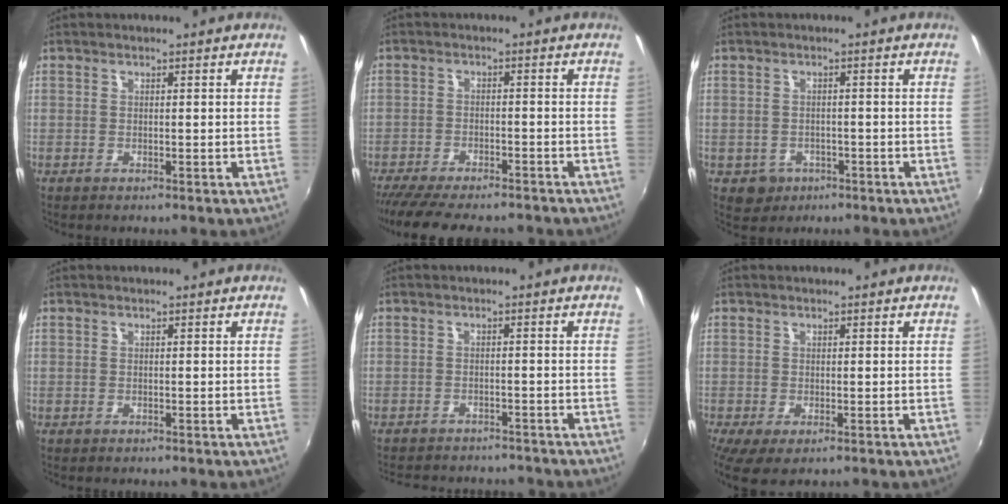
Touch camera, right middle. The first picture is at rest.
{"total": 12.1, "force": [-10.3, 3.2, 5.4], "torque": [-0.126, -0.027, -0.166]}
{"total": 4.0, "force": [-1.5, 3.6, 1.0], "torque": [-0.031, -0.001, -0.015]}
{"total": 0.0}
{"total": 10.1, "force": [-9.1, 3.2, 3.2], "torque": [-0.077, -0.015, -0.127]}
{"total": 2.9, "force": [-0.6, 1.1, 2.7], "torque": [-0.049, -0.013, -0.008]}